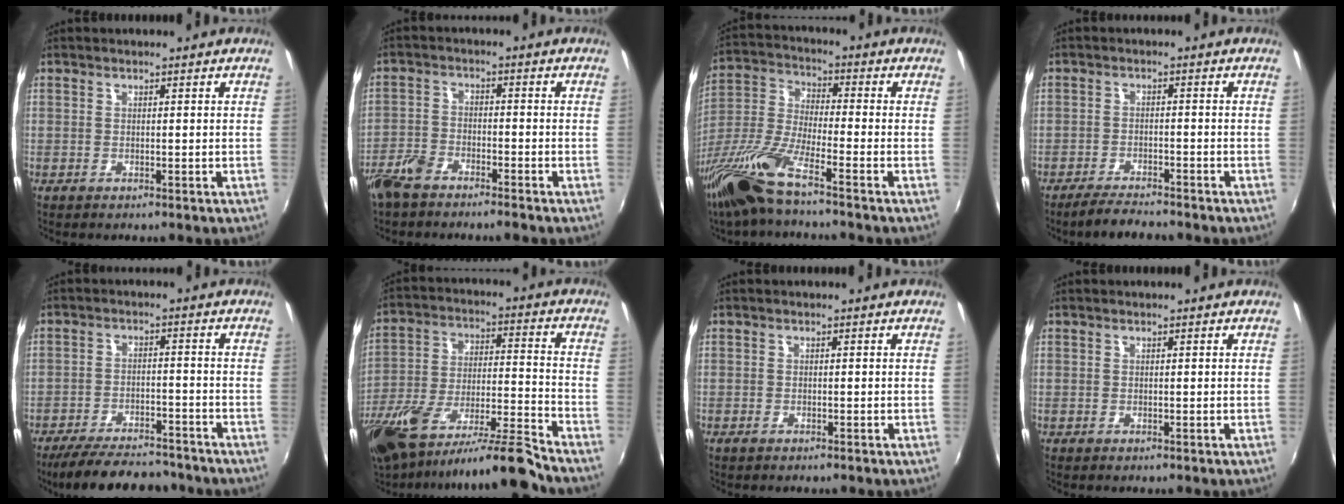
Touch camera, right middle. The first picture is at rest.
{"total": 5.9, "force": [-4.8, 2.0, 2.8], "torque": [-0.073, 0.001, -0.095]}
{"total": 14.0, "force": [-10.0, 1.3, 9.7], "torque": [-0.218, -0.023, -0.206]}
{"total": 4.7, "force": [-4.3, 0.7, 1.8], "torque": [-0.054, -0.008, -0.077]}
{"total": 15.1, "force": [-13.0, 4.4, 6.4], "torque": [-0.139, -0.009, -0.192]}
{"total": 20.7, "force": [-16.1, 1.9, 12.8], "torque": [-0.240, -0.051, -0.275]}
{"total": 0.9, "force": [-0.7, 0.2, 0.5], "torque": [-0.009, -0.002, -0.015]}
{"total": 0.0}